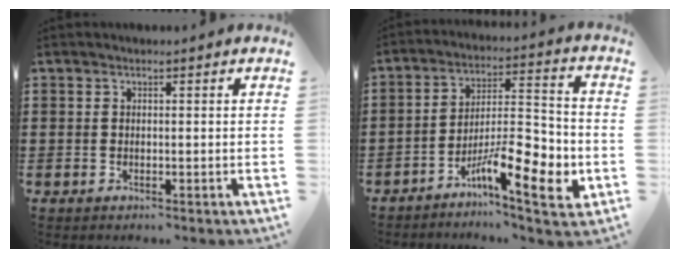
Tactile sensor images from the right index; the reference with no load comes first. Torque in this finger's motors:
{"motor_torque": [0.99, -0.83, 0.38, 0.20]}